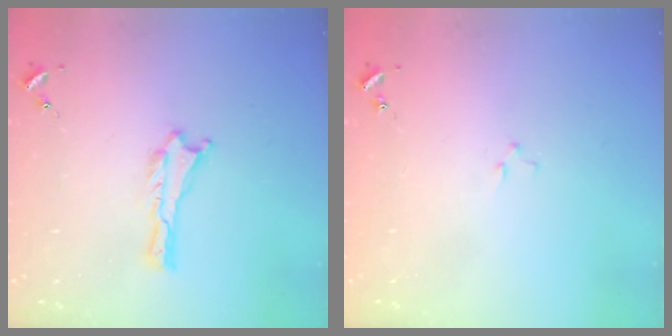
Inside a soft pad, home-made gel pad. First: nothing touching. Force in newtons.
{"total": 0.7, "press": 0.7, "slide": 0.2}